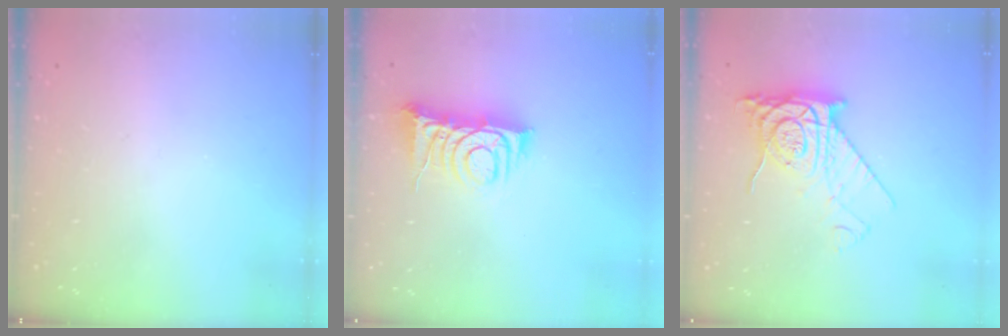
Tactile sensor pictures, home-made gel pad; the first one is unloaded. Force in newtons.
{"total": 9.4, "press": 9.4, "slide": 1.0}
{"total": 11.1, "press": 11.1, "slide": 1.1}